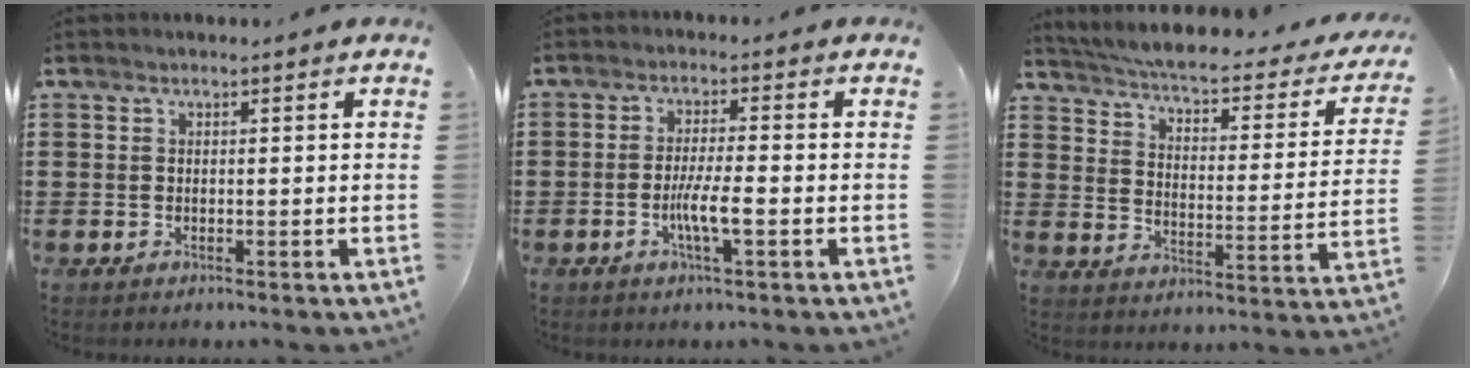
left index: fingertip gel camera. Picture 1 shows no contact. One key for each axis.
{"total": 4.9, "fx": -1.5, "fy": 0.6, "fz": 4.7, "tx": -0.087, "ty": -0.002, "tz": -0.029}
{"total": 3.9, "fx": 3.4, "fy": -0.1, "fz": 1.9, "tx": -0.059, "ty": -0.035, "tz": 0.049}